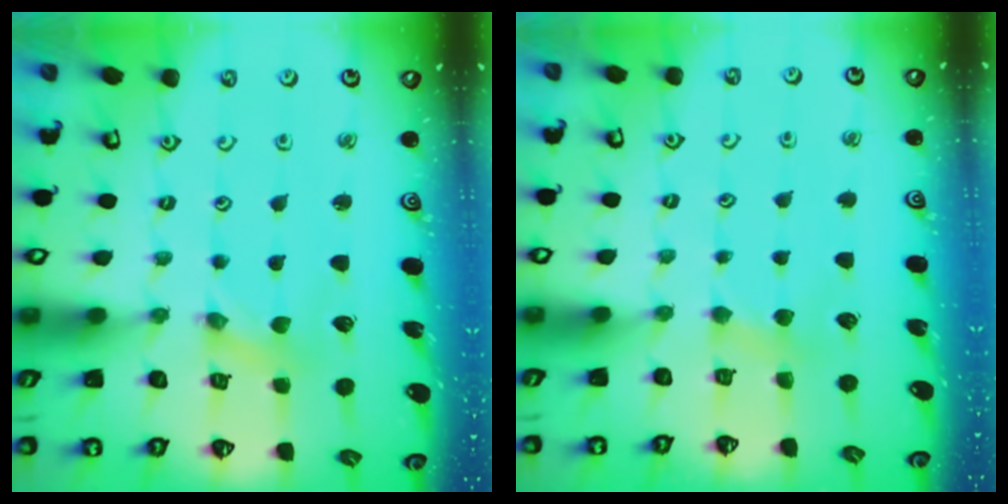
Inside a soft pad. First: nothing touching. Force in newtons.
{"total": 2.9, "press": 2.9, "slide": 0.4}